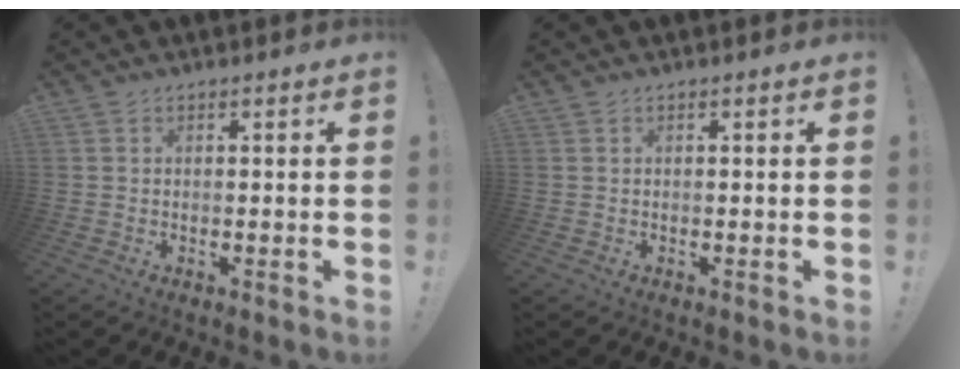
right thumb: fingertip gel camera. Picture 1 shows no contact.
{"total": 0.0}